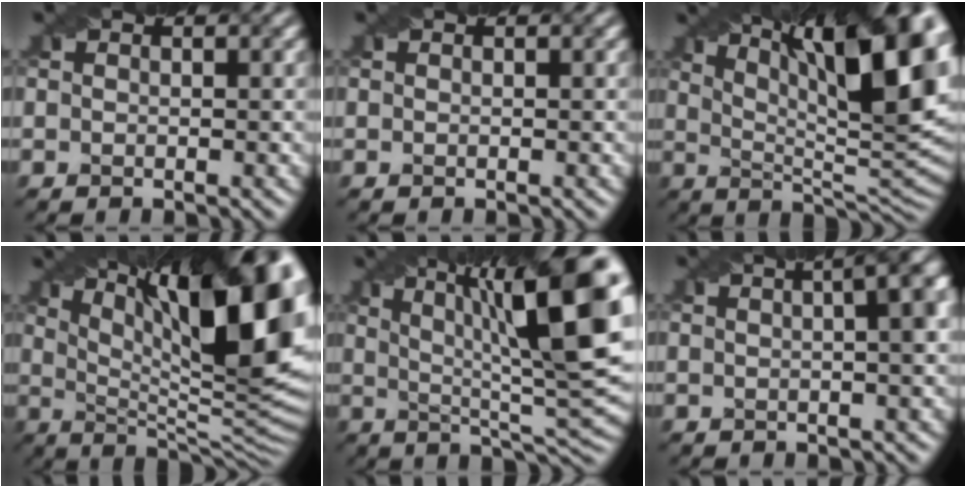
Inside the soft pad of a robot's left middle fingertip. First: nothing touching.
{"total": 0.0}
{"total": 17.1, "force": [7.7, 5.6, 14.3], "torque": [-0.191, 0.026, 0.123]}
{"total": 19.6, "force": [8.1, 6.5, 16.6], "torque": [-0.221, 0.029, 0.137]}
{"total": 14.1, "force": [4.5, 3.5, 12.9], "torque": [-0.191, 0.007, 0.080]}
{"total": 8.3, "force": [2.0, 3.6, 7.3], "torque": [-0.035, 0.049, 0.000]}